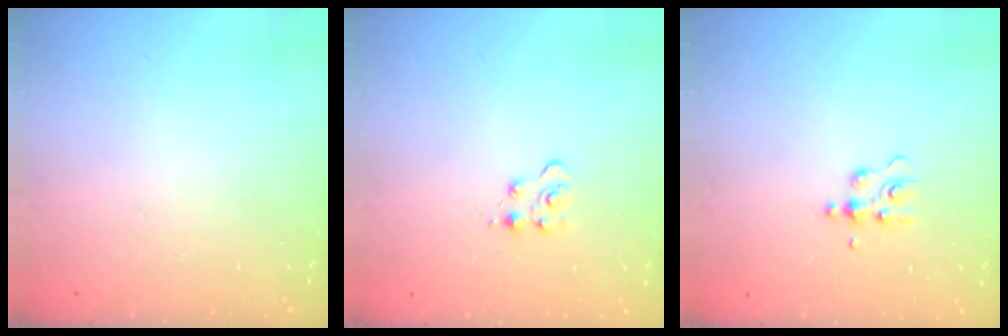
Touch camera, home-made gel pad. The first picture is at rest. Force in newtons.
{"total": 3.6, "press": 3.5, "slide": 0.5}
{"total": 4.8, "press": 4.8, "slide": 0.5}